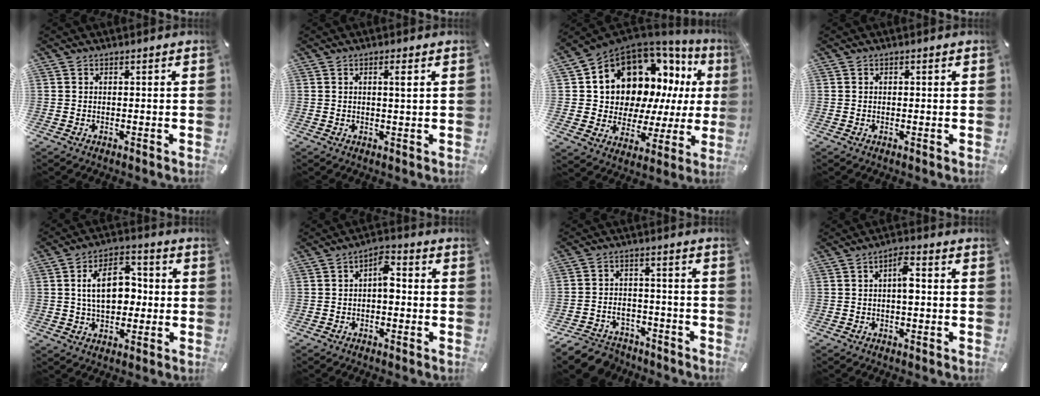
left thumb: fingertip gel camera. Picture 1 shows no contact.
{"total": 2.3, "force": [0.8, 0.3, 2.2], "torque": [-0.045, 0.000, 0.011]}
{"total": 13.3, "force": [8.1, 9.4, 4.9], "torque": [-0.088, -0.089, 0.154]}
{"total": 0.5, "force": [0.1, 0.4, 0.4], "torque": [-0.008, 0.001, 0.001]}
{"total": 11.6, "force": [0.6, 7.9, 8.6], "torque": [-0.141, 0.009, 0.008]}
{"total": 5.2, "force": [-0.9, 2.9, 4.2], "torque": [-0.061, 0.013, -0.022]}
{"total": 7.3, "force": [-5.0, 4.8, 2.2], "torque": [-0.042, 0.028, -0.092]}
{"total": 4.8, "force": [-0.1, 2.0, 4.3], "torque": [-0.074, 0.013, -0.005]}